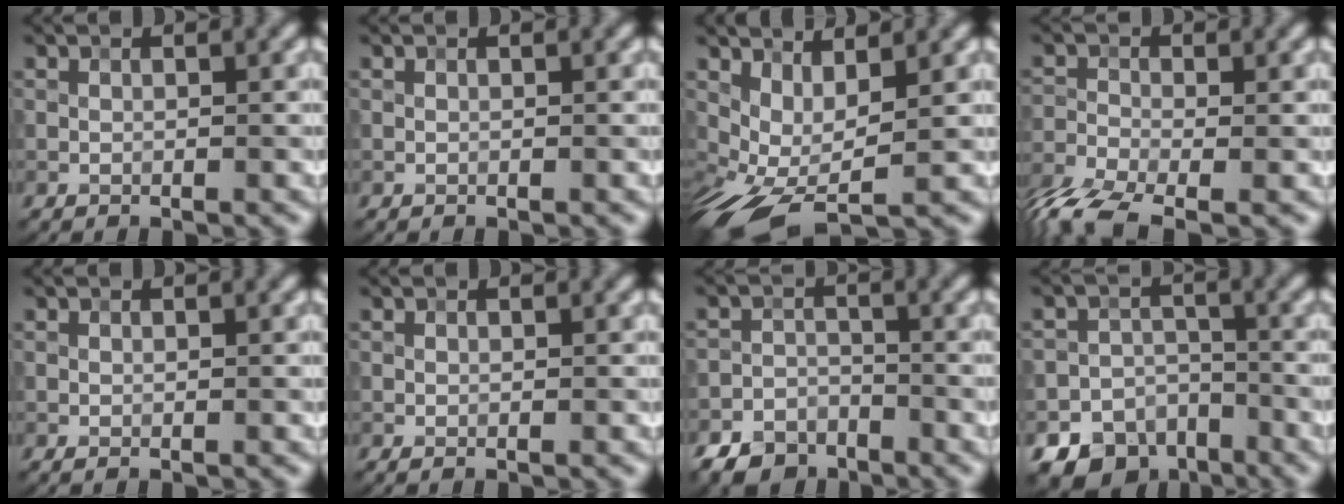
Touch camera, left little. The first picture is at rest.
{"total": 0.0}
{"total": 5.1, "force": [-0.1, 2.6, 4.3], "torque": [-0.105, -0.013, 0.003]}
{"total": 5.8, "force": [-4.4, 1.9, 3.2], "torque": [-0.075, -0.015, -0.099]}
{"total": 0.0}
{"total": 0.0}
{"total": 4.2, "force": [-3.5, 2.3, 0.6], "torque": [-0.006, -0.004, -0.059]}
{"total": 8.6, "force": [-5.8, 6.0, 1.7], "torque": [-0.007, -0.017, -0.091]}